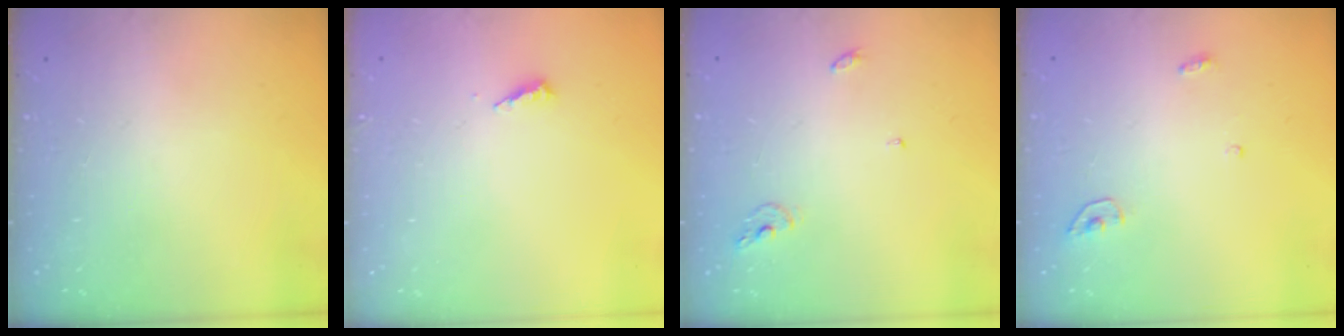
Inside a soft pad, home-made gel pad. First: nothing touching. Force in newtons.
{"total": 3.1, "press": 3.1, "slide": 0.2}
{"total": 5.2, "press": 5.2, "slide": 0.4}
{"total": 3.4, "press": 3.3, "slide": 0.3}